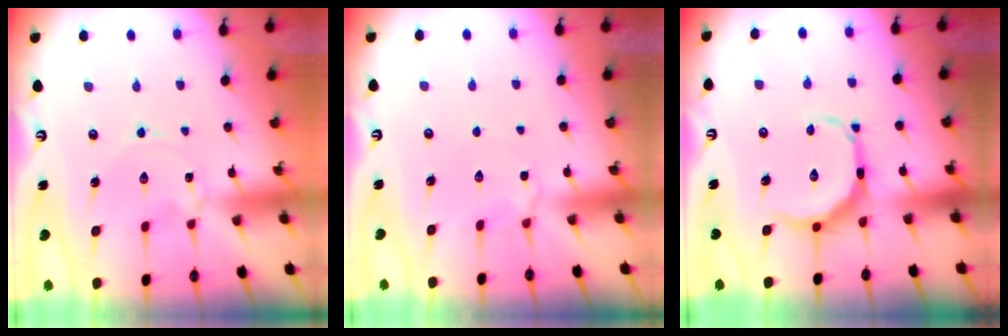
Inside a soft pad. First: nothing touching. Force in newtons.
{"total": 3.6, "press": 3.6, "slide": 0.7}
{"total": 10.4, "press": 10.4, "slide": 0.6}